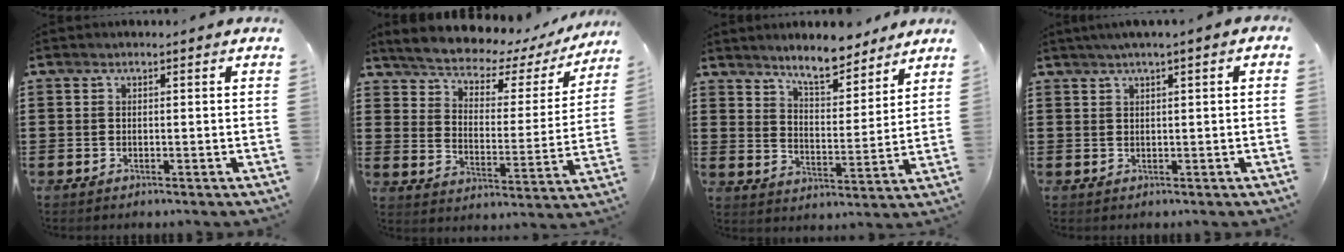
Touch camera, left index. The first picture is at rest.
{"total": 4.9, "force": [4.7, 0.9, 1.2], "torque": [-0.053, -0.038, 0.073]}
{"total": 6.7, "force": [6.3, 1.1, 2.1], "torque": [-0.047, -0.034, 0.112]}
{"total": 1.2, "force": [0.5, -0.1, 1.1], "torque": [-0.019, -0.002, 0.010]}